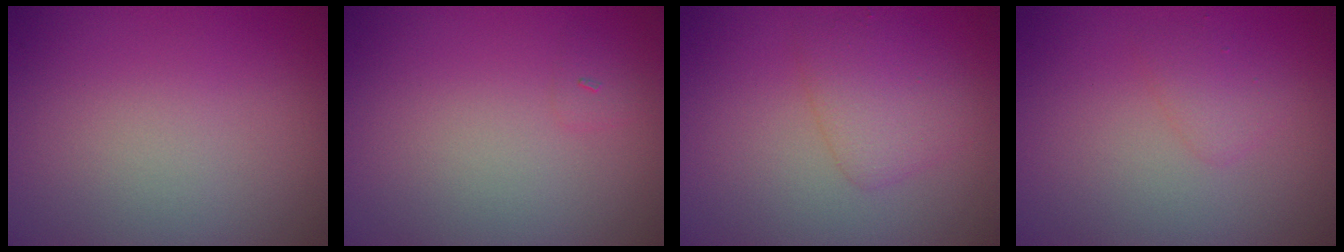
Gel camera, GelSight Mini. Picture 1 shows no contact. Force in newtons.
{"total": 0.6, "press": 0.6, "slide": 0.1}
{"total": 2.6, "press": 2.6, "slide": 0.1}
{"total": 1.3, "press": 1.3, "slide": 0.1}